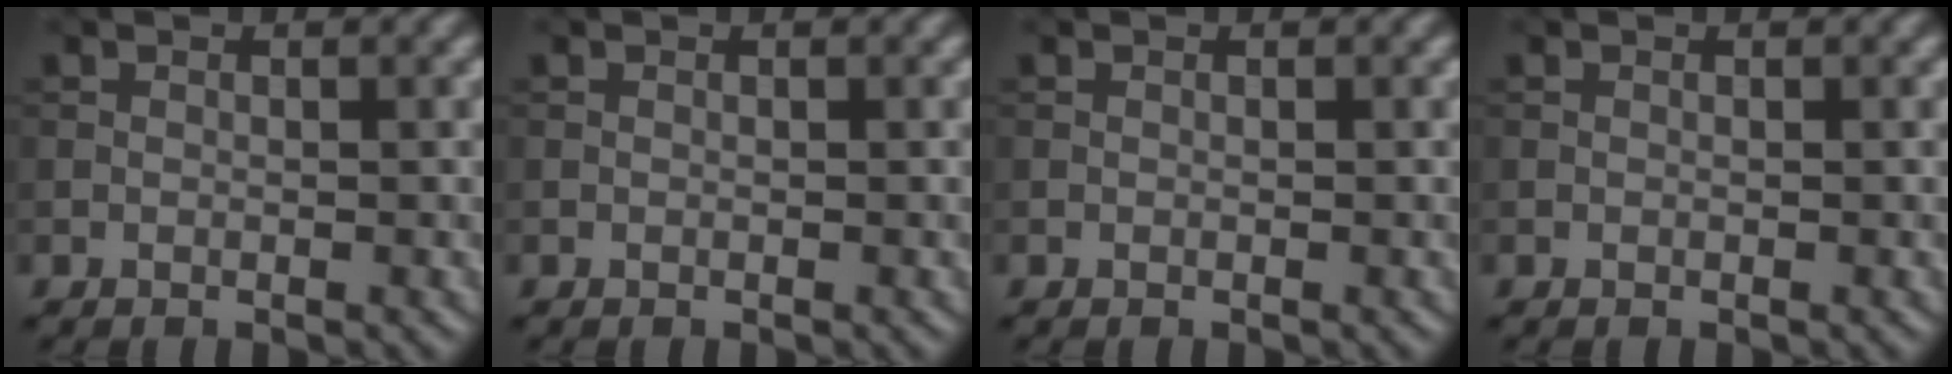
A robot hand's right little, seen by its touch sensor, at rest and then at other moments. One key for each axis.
{"total": 0.0}
{"total": 0.0}
{"total": 0.0}